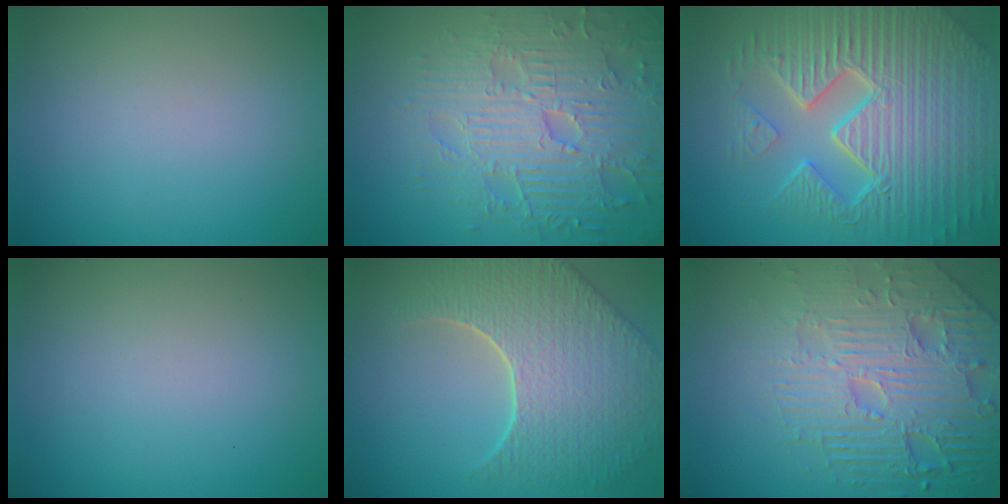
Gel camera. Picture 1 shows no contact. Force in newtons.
{"total": 7.9, "press": 6.1, "slide": 5.1}
{"total": 11.3, "press": 7.2, "slide": 8.6}
{"total": 0.0}
{"total": 8.6, "press": 6.1, "slide": 6.1}
{"total": 8.6, "press": 6.2, "slide": 6.0}